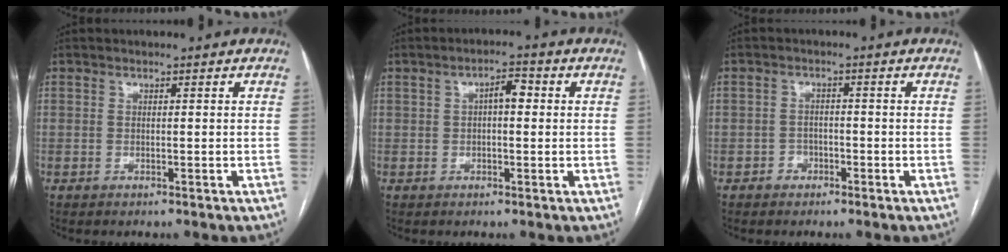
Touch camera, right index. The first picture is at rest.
{"total": 3.3, "force": [0.6, 1.6, 2.9], "torque": [-0.047, 0.018, 0.008]}
{"total": 2.0, "force": [-1.1, 1.6, 0.3], "torque": [-0.003, 0.007, -0.023]}